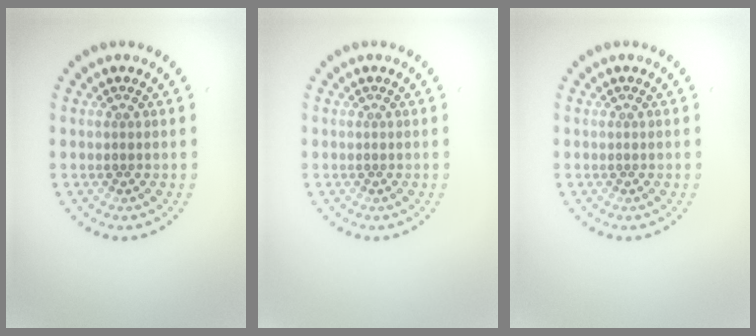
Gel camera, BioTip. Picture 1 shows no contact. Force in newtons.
{"total": 0.0}
{"total": 0.0}